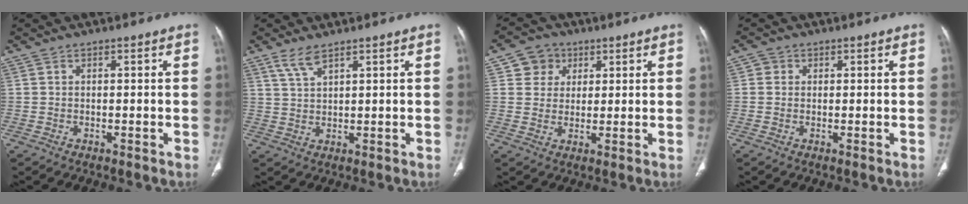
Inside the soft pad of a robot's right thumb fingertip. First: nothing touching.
{"total": 3.6, "force": [2.7, 1.0, 2.3], "torque": [-0.051, -0.006, 0.062]}
{"total": 5.8, "force": [2.3, 5.2, 1.1], "torque": [0.010, -0.003, 0.036]}
{"total": 1.6, "force": [0.3, 1.6, 0.4], "torque": [0.002, 0.001, 0.001]}